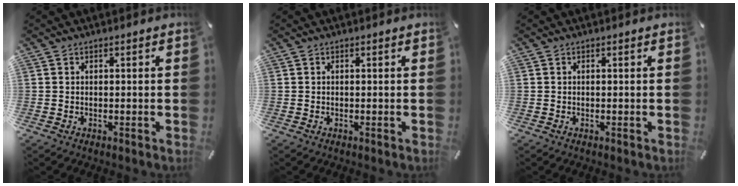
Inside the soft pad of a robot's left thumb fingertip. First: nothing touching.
{"total": 0.0}
{"total": 0.0}